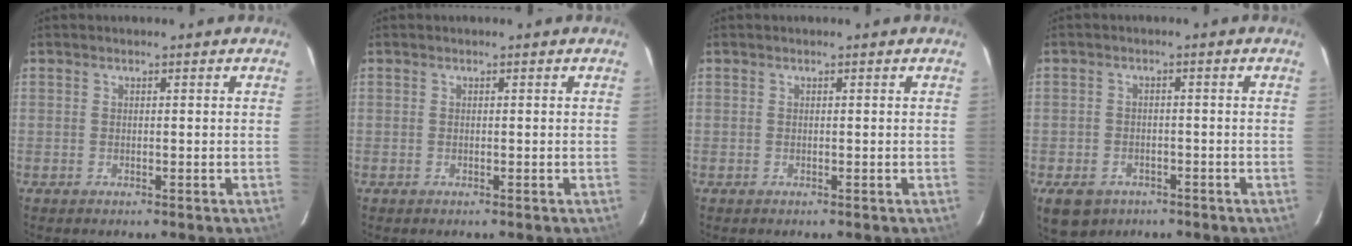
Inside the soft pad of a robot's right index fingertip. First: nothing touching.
{"total": 0.0}
{"total": 0.0}
{"total": 7.5, "force": [-4.3, 5.4, 3.0], "torque": [-0.073, 0.000, -0.058]}